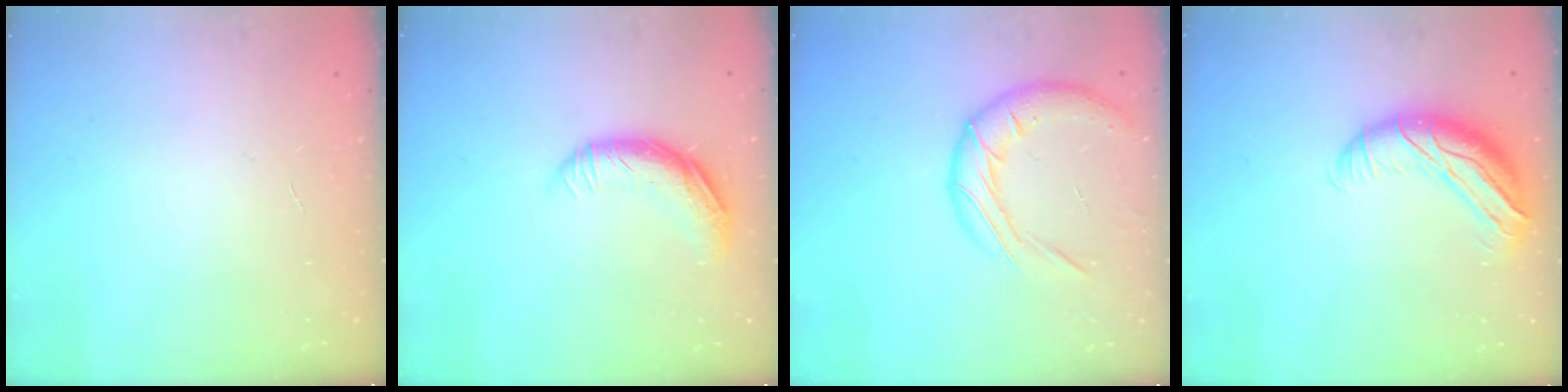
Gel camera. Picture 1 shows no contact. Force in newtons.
{"total": 11.2, "press": 11.1, "slide": 0.9}
{"total": 15.9, "press": 15.7, "slide": 2.6}
{"total": 12.3, "press": 11.8, "slide": 3.5}